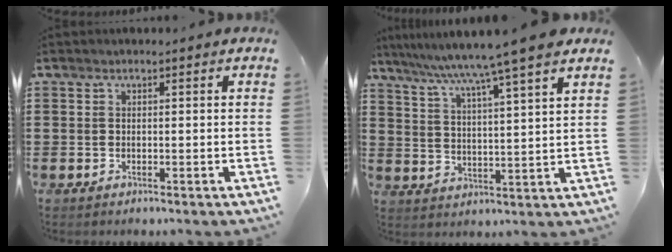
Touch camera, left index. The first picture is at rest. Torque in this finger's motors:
{"motor_torque": [0.86, 0.26, 1.05, 0.21]}